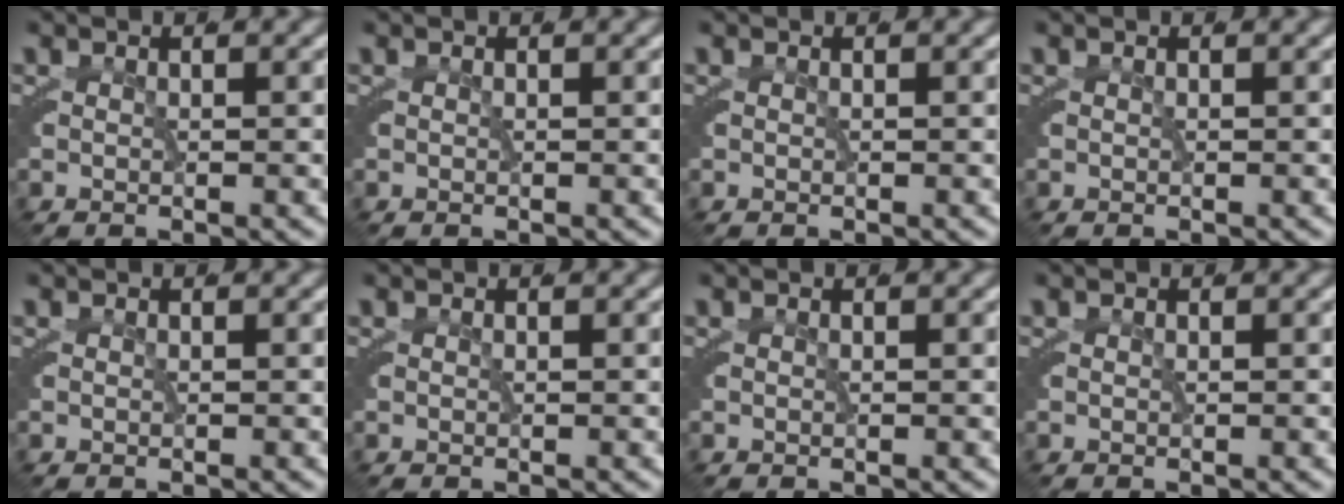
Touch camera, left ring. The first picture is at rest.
{"total": 0.0}
{"total": 0.0}
{"total": 0.0}
{"total": 0.0}
{"total": 0.0}
{"total": 0.0}
{"total": 0.0}